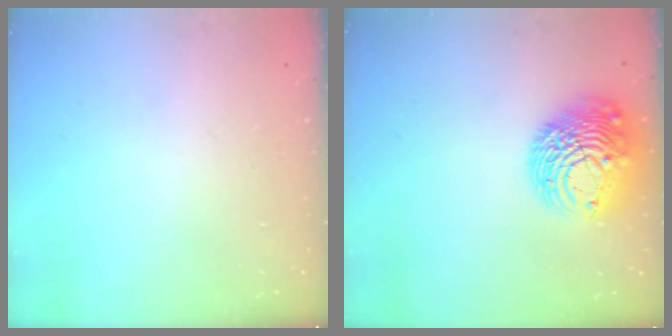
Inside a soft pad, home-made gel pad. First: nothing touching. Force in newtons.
{"total": 12.8, "press": 12.8, "slide": 1.5}